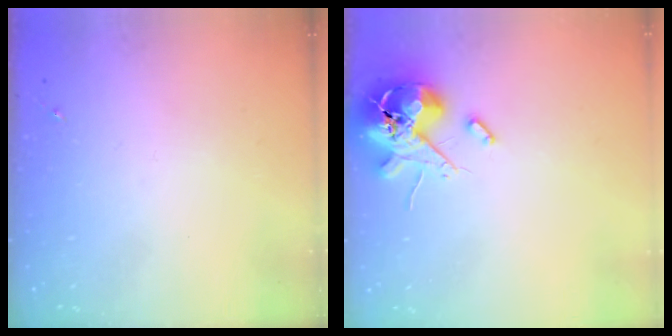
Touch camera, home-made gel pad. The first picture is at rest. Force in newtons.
{"total": 13.0, "press": 12.8, "slide": 2.1}